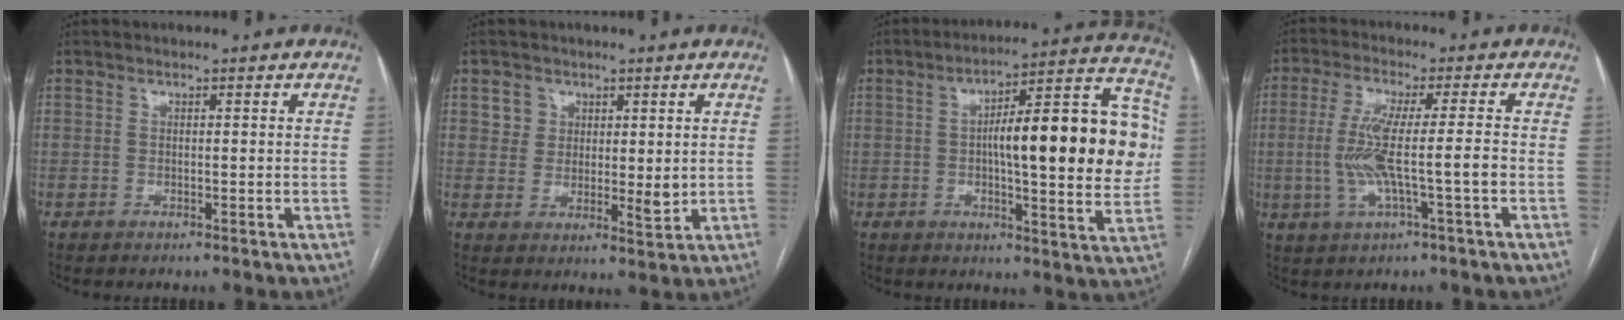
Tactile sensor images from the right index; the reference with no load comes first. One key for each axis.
{"total": 4.9, "fx": 1.8, "fy": 3.8, "fz": 2.5, "tx": -0.033, "ty": -0.009, "tz": 0.033}
{"total": 20.8, "fx": 1.4, "fy": 4.7, "fz": 20.2, "tx": -0.279, "ty": 0.035, "tz": 0.018}
{"total": 8.8, "fx": -1.5, "fy": 0.0, "fz": 8.7, "tx": -0.176, "ty": 0.002, "tz": -0.028}